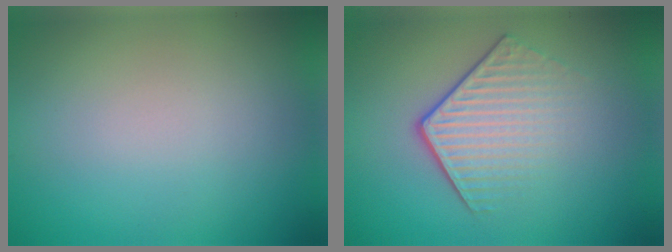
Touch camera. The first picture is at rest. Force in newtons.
{"total": 4.4, "press": 2.9, "slide": 3.3}